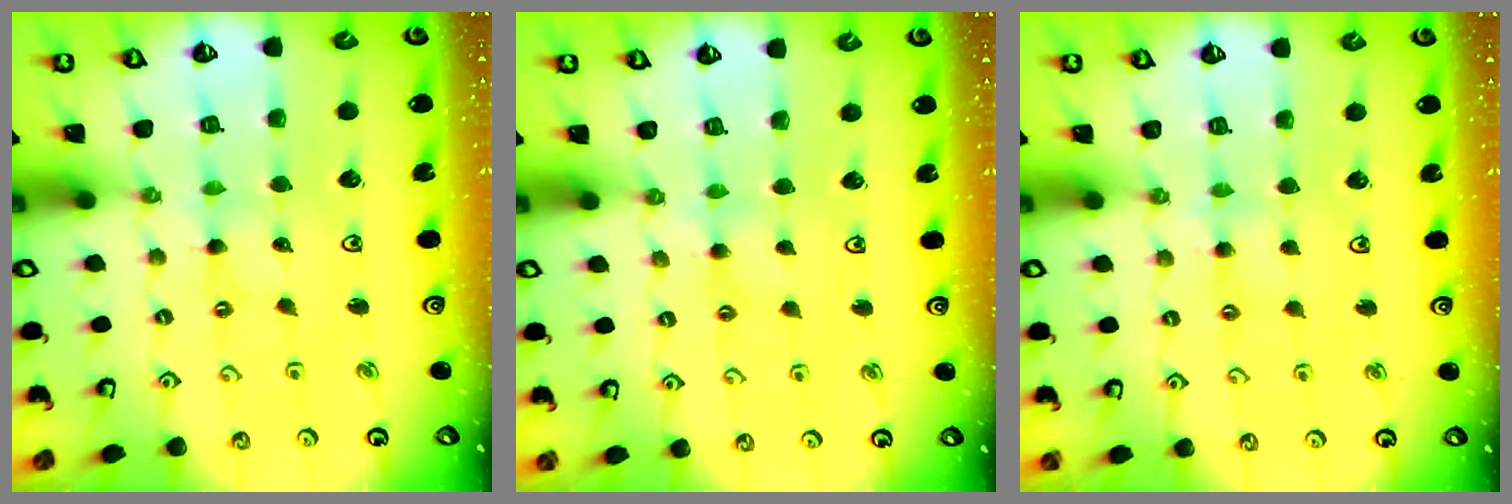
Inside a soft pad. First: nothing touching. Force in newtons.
{"total": 3.1, "press": 3.1, "slide": 0.5}
{"total": 3.9, "press": 3.9, "slide": 0.5}